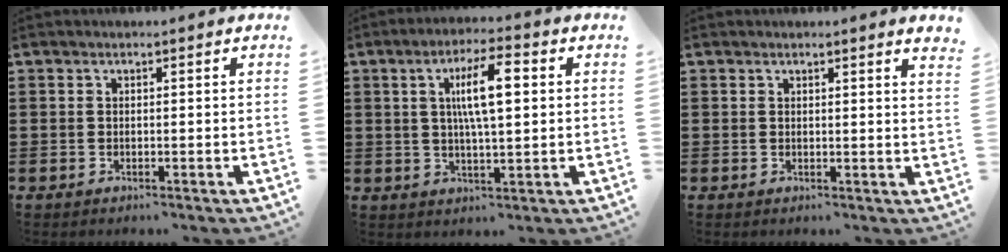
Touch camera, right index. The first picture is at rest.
{"total": 8.4, "force": [1.8, 2.1, 7.9], "torque": [-0.146, 0.008, 0.025]}
{"total": 1.1, "force": [1.0, -0.2, 0.4], "torque": [-0.008, -0.003, 0.020]}